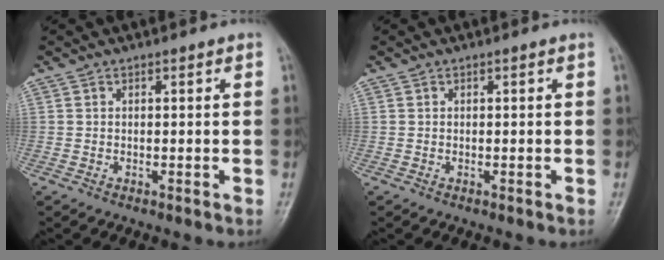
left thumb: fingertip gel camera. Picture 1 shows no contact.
{"total": 0.0}